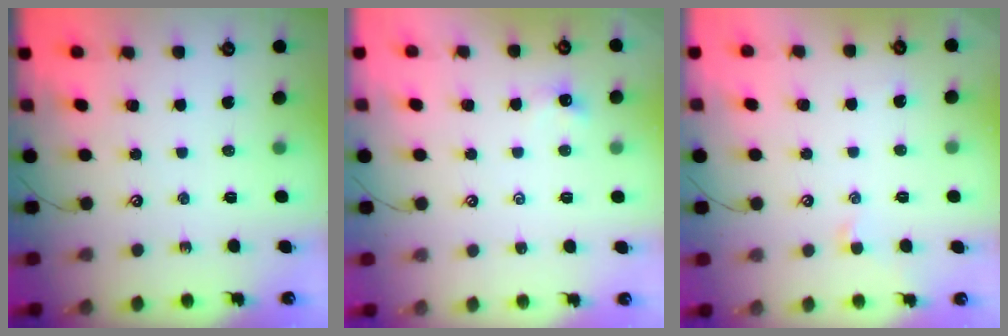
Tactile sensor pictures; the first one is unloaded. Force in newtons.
{"total": 0.0}
{"total": 0.8, "press": 0.6, "slide": 0.5}